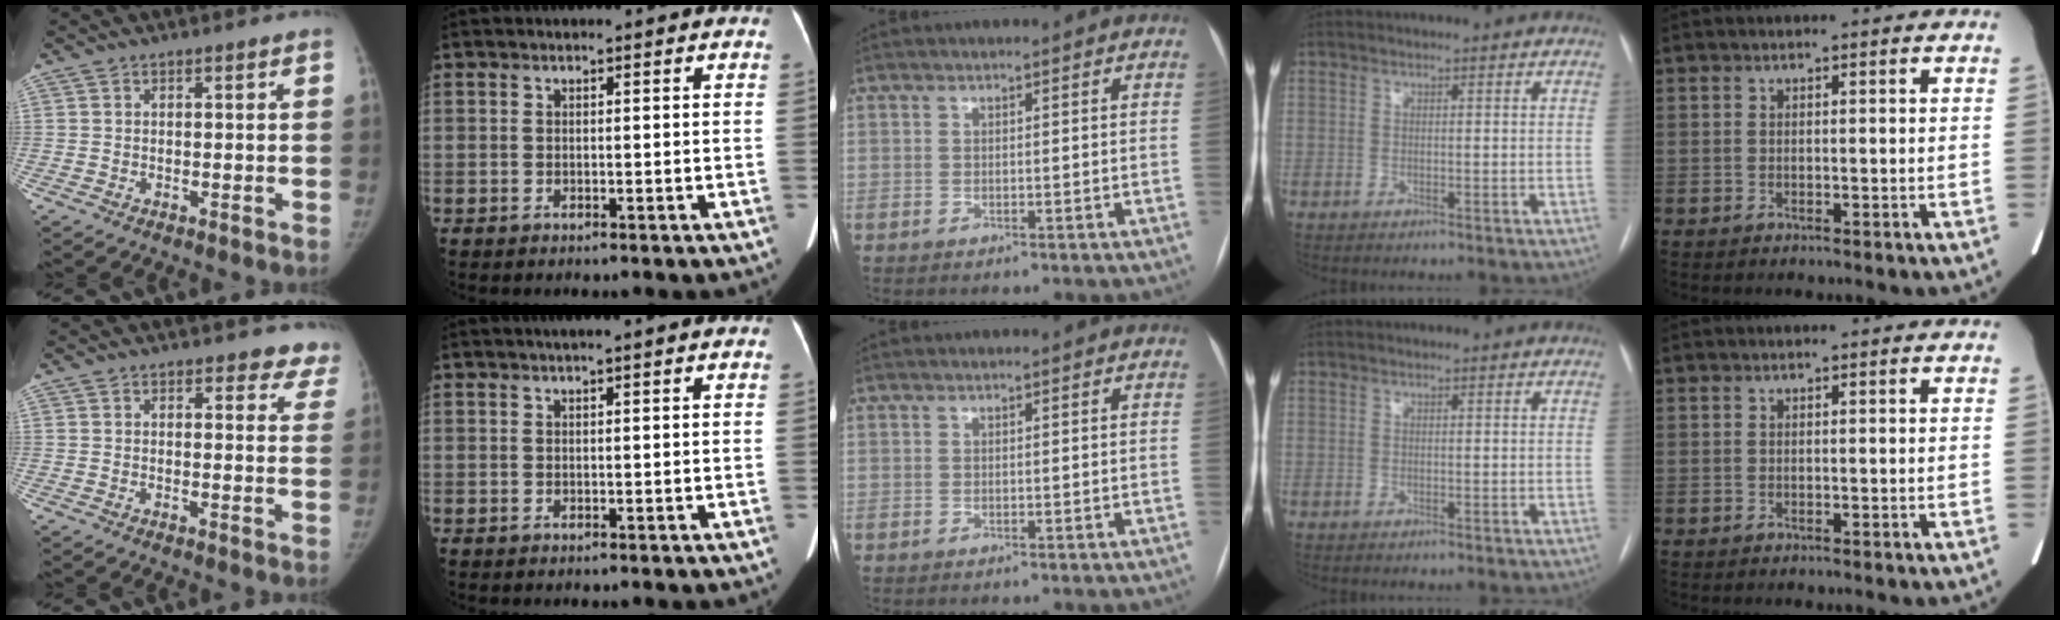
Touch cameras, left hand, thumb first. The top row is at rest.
{"thumb": {"total": 6.8, "force": [6.2, 2.9, 0.6], "torque": [0.051, -0.027, 0.039]}, "index": {"total": 2.0, "force": [1.3, -0.1, 1.6], "torque": [-0.028, 0.018, 0.020]}}